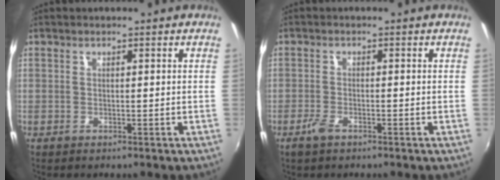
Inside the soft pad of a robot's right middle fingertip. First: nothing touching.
{"total": 2.6, "force": [-1.8, 0.9, 1.7], "torque": [-0.044, -0.002, -0.037]}